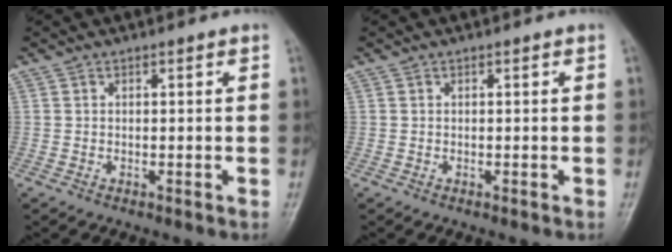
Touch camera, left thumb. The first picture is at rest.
{"total": 0.0}